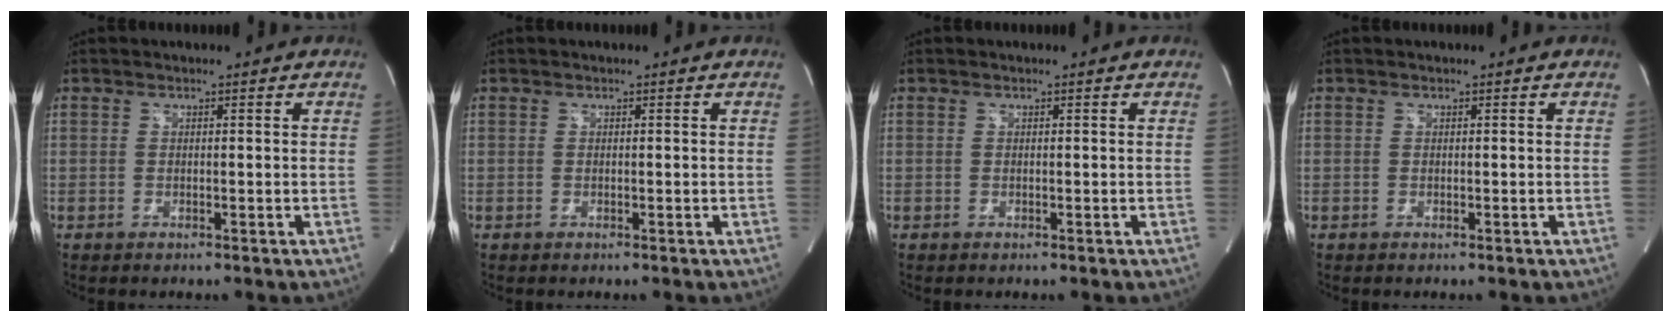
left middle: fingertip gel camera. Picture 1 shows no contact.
{"total": 0.0}
{"total": 0.0}
{"total": 0.0}